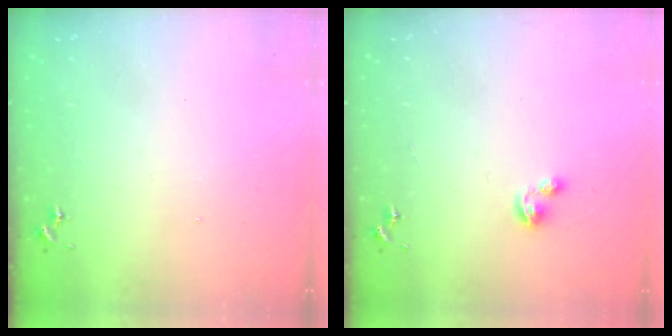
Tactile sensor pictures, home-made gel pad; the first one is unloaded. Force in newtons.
{"total": 4.5, "press": 4.5, "slide": 0.2}